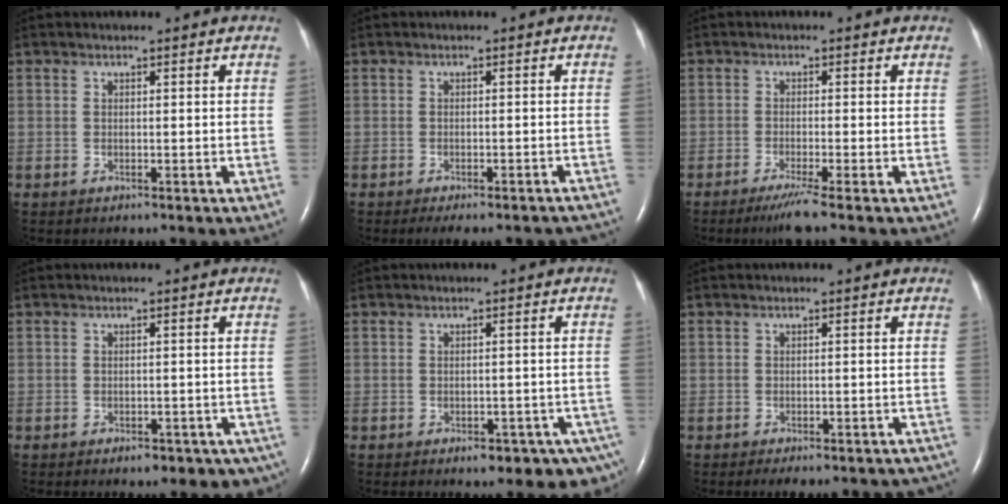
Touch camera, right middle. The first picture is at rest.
{"total": 11.2, "force": [-10.0, 3.0, 4.1], "torque": [-0.047, 0.008, -0.107]}
{"total": 3.5, "force": [-2.4, -0.9, 2.4], "torque": [-0.051, -0.014, -0.049]}
{"total": 6.7, "force": [-4.8, 3.4, 3.2], "torque": [-0.019, 0.009, -0.056]}
{"total": 8.1, "force": [-5.5, 3.7, 4.6], "torque": [-0.034, 0.007, -0.067]}
{"total": 10.5, "force": [-9.1, 3.5, 3.8], "torque": [-0.044, 0.007, -0.096]}